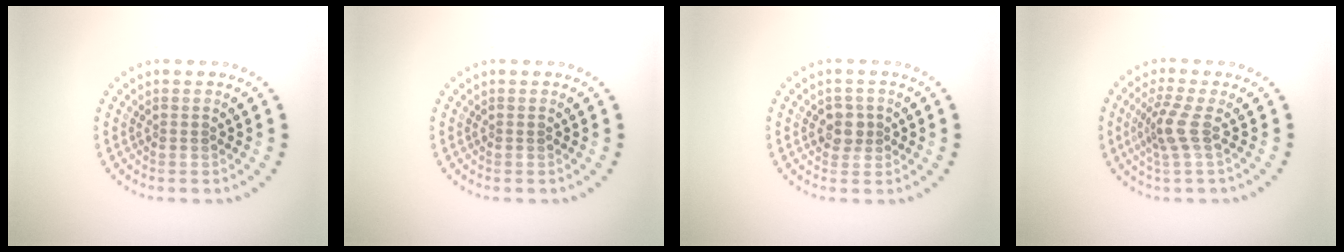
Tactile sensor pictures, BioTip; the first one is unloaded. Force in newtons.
{"total": 0.0}
{"total": 1.9, "press": 1.8, "slide": 0.7}
{"total": 2.6, "press": 1.9, "slide": 1.8}